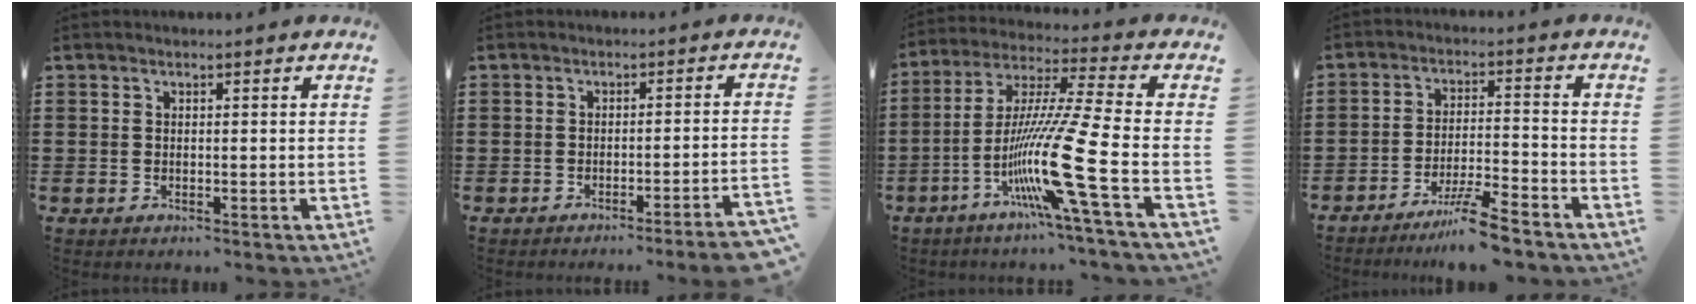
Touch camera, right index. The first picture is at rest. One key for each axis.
{"total": 3.1, "fx": -2.4, "fy": -0.6, "fz": 1.7, "tx": -0.029, "ty": -0.009, "tz": -0.048}
{"total": 16.2, "fx": -5.6, "fy": 0.1, "fz": 15.2, "tx": -0.308, "ty": -0.016, "tz": -0.105}
{"total": 7.0, "fx": -5.8, "fy": -0.1, "fz": 4.0, "tx": -0.076, "ty": -0.008, "tz": -0.109}